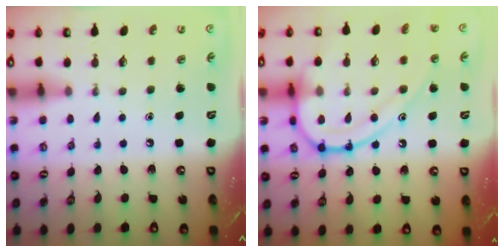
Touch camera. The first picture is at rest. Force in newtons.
{"total": 17.5, "press": 17.4, "slide": 1.8}